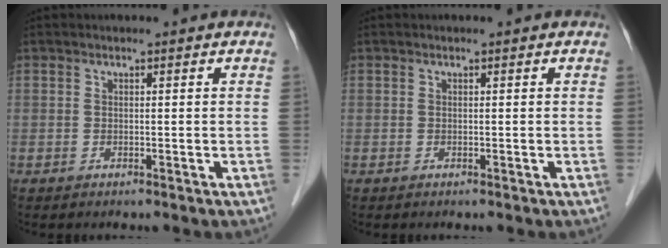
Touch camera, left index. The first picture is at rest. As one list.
[{"total": 0.0}]